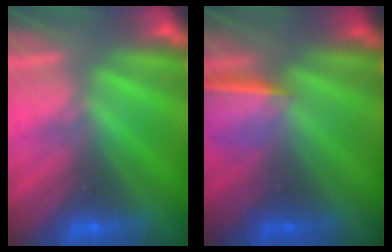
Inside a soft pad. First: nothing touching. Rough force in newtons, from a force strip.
{"total": 1.6}